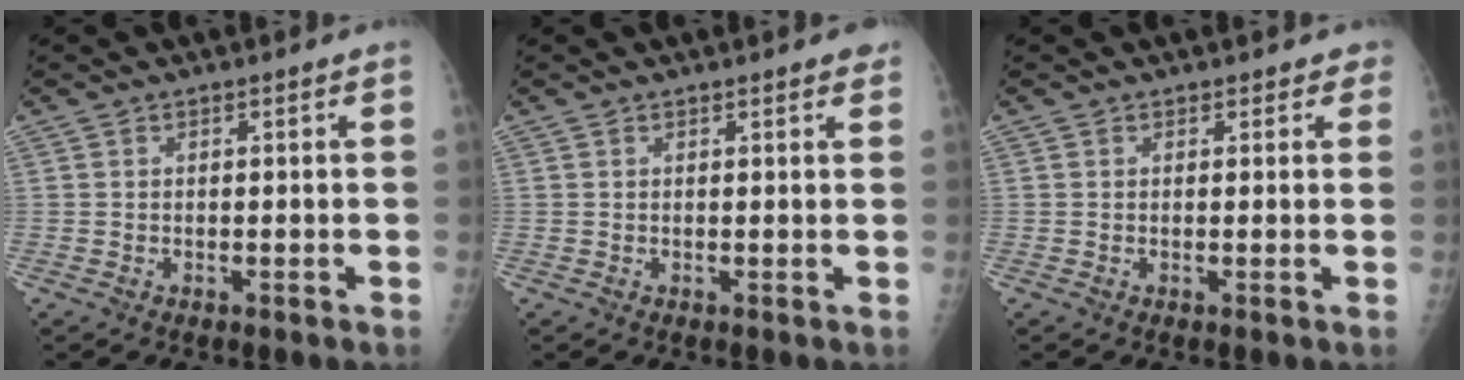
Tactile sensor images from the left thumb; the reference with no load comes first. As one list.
[{"total": 2.3, "force": [1.8, 0.6, 1.2], "torque": [-0.004, 0.003, 0.018]}, {"total": 1.6, "force": [1.2, 1.1, 0.0], "torque": [0.024, -0.004, 0.005]}]